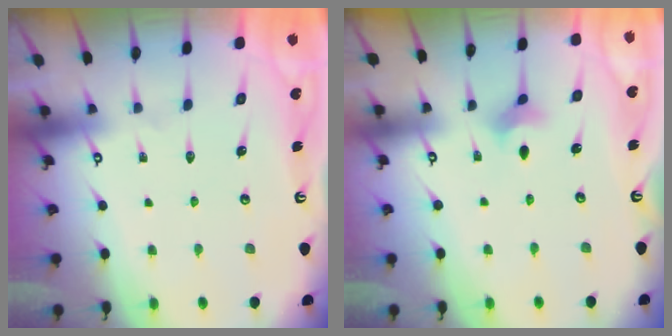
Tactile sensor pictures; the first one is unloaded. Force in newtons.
{"total": 2.9, "press": 2.8, "slide": 0.6}